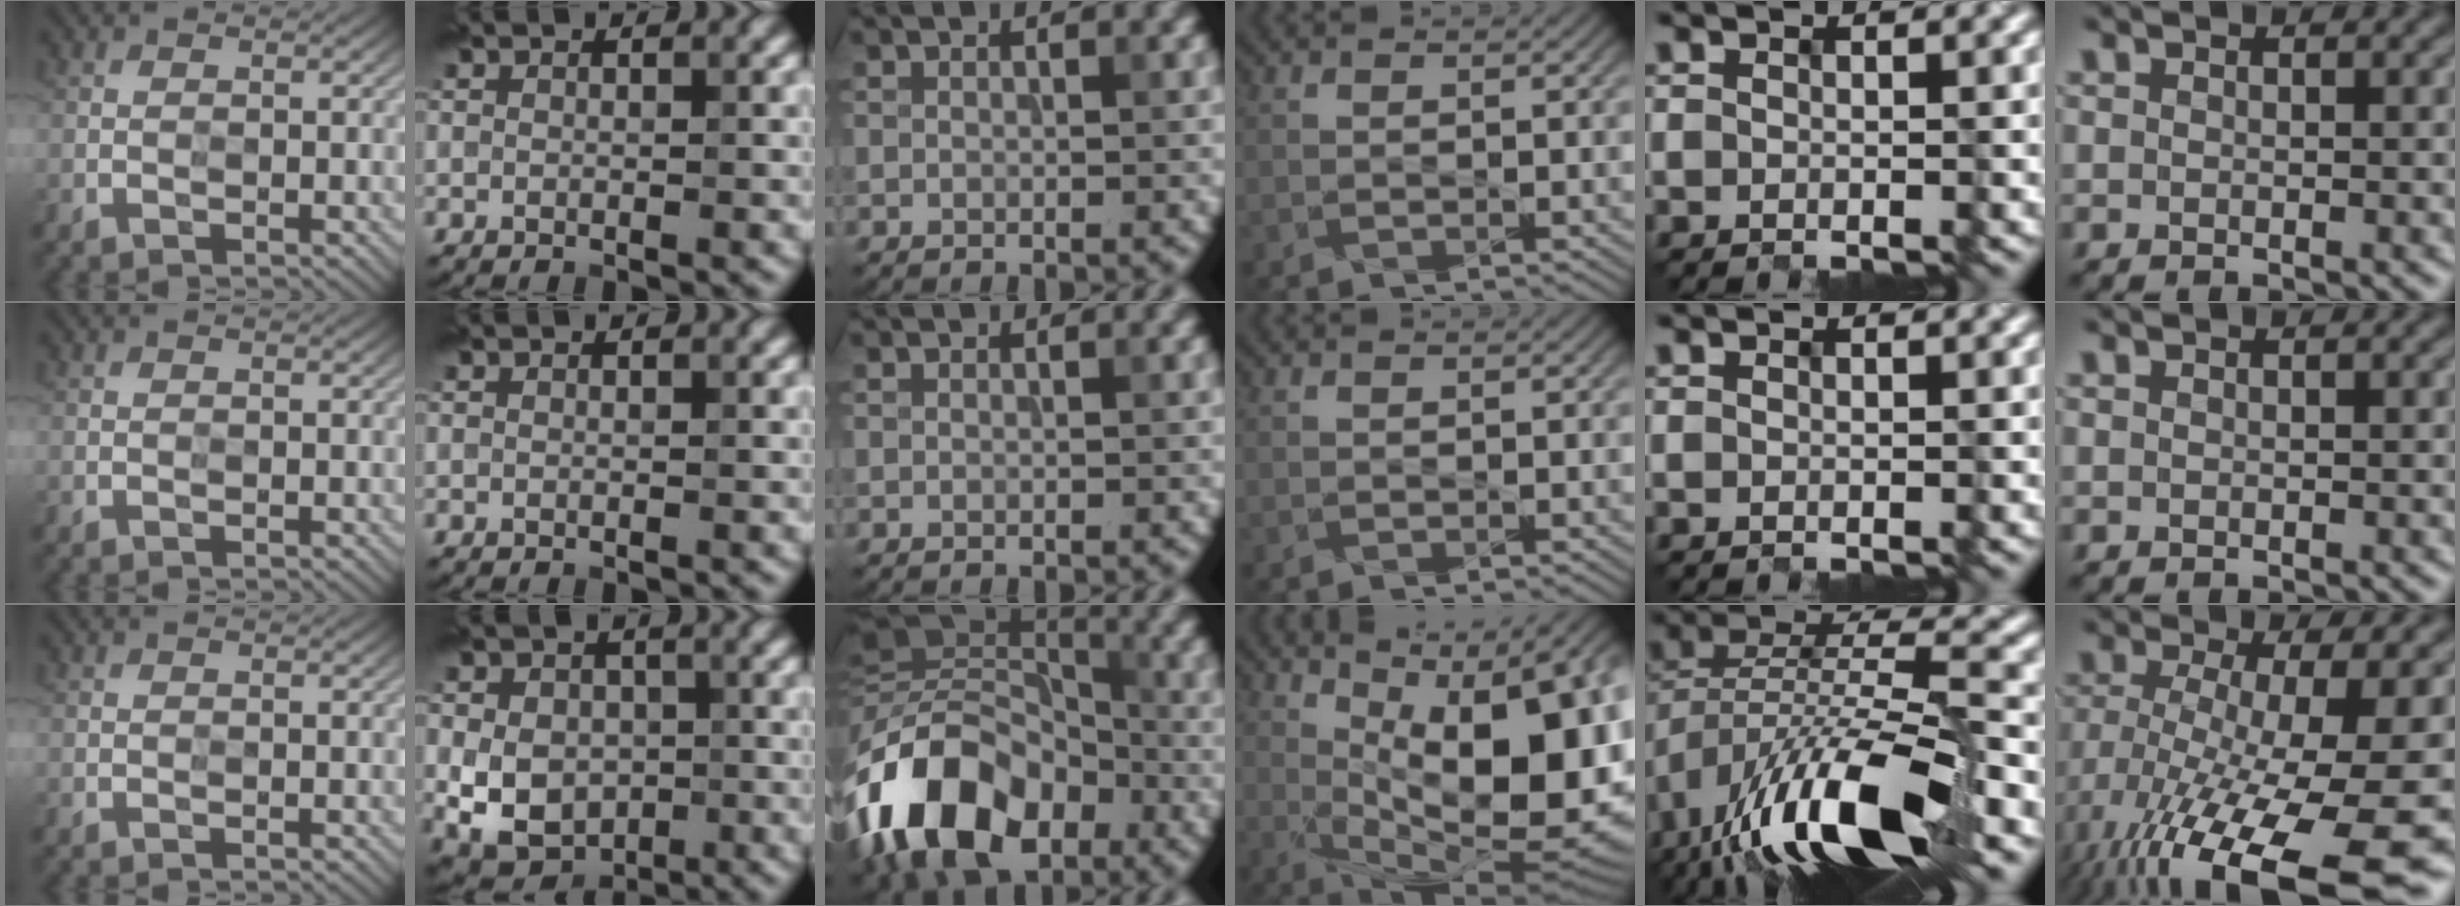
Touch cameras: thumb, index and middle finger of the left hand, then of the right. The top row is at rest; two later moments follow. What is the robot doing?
{"motion": "extract", "object": "power strip"}